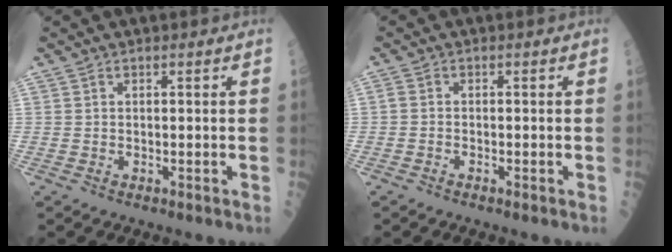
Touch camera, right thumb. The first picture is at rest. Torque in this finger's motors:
{"motor_torque": [-0.28, -0.25, 0.15, 0.02, 0.06]}